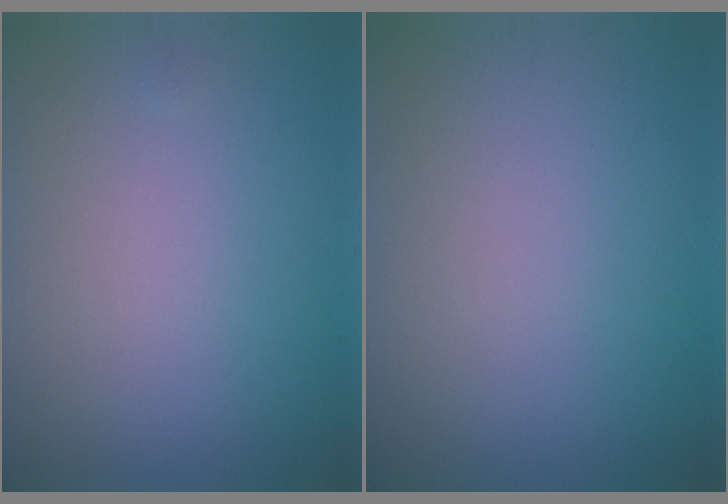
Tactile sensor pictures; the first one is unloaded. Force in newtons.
{"total": 0.0}